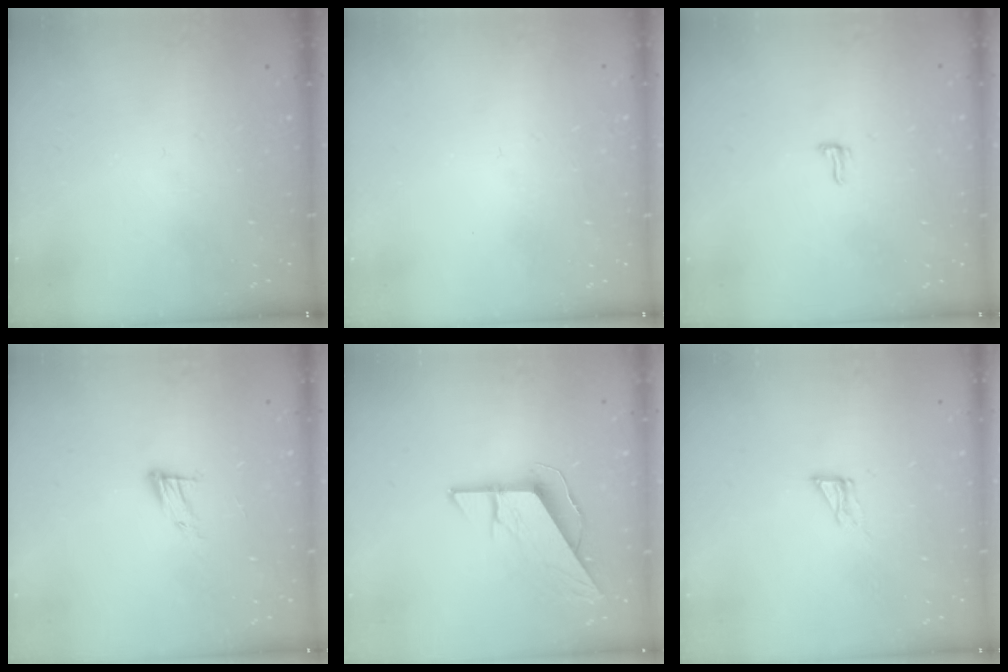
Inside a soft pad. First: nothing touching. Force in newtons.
{"total": 1.6, "press": 1.6, "slide": 0.1}
{"total": 5.1, "press": 4.7, "slide": 2.0}
{"total": 8.3, "press": 8.2, "slide": 1.3}
{"total": 8.8, "press": 8.8, "slide": 0.5}
{"total": 4.3, "press": 4.2, "slide": 0.3}